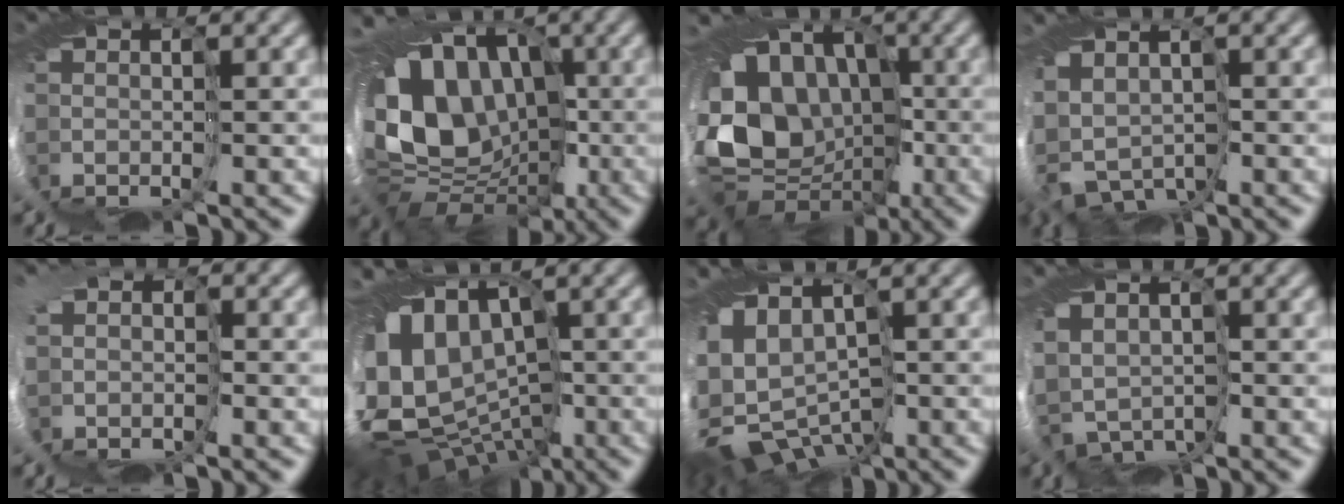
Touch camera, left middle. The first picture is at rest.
{"total": 11.5, "force": [0.4, 9.6, 6.4], "torque": [-0.135, 0.002, 0.005]}
{"total": 10.1, "force": [0.2, 8.9, 4.7], "torque": [-0.100, -0.014, -0.003]}
{"total": 3.4, "force": [-1.3, 2.9, 1.1], "torque": [-0.026, -0.013, -0.028]}
{"total": 2.9, "force": [0.0, 2.7, 1.2], "torque": [-0.030, -0.011, 0.001]}
{"total": 11.6, "force": [-2.5, 8.6, 7.4], "torque": [-0.146, -0.004, -0.023]}
{"total": 9.6, "force": [-4.6, 6.7, 5.0], "torque": [-0.110, -0.026, -0.044]}
{"total": 2.7, "force": [-0.2, 2.5, 1.1], "torque": [-0.033, -0.008, -0.003]}